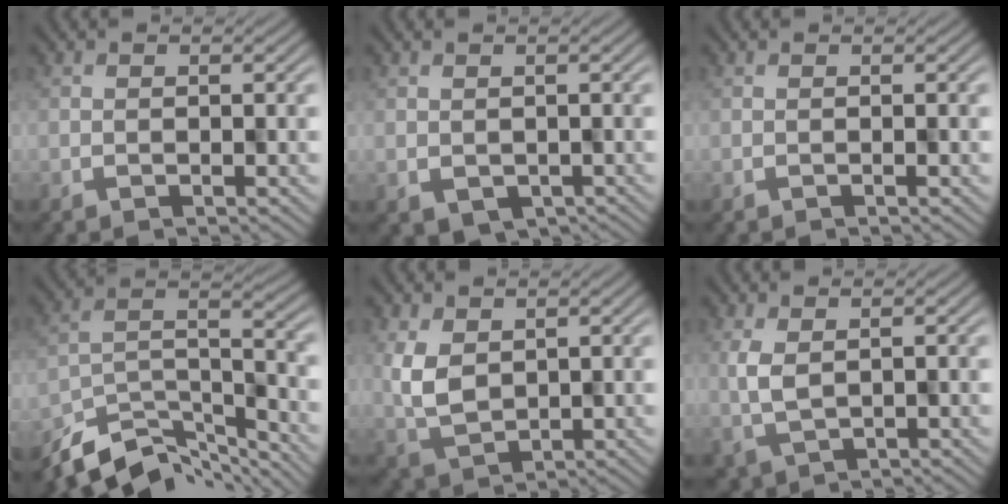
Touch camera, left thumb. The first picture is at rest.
{"total": 2.4, "force": [-0.7, 2.0, 1.1], "torque": [-0.015, -0.006, -0.002]}
{"total": 0.0}
{"total": 9.3, "force": [-6.9, 3.8, 4.9], "torque": [-0.100, -0.008, -0.120]}
{"total": 5.8, "force": [1.1, 4.2, 3.9], "torque": [-0.094, -0.017, 0.029]}
{"total": 3.4, "force": [0.5, 2.2, 2.5], "torque": [-0.070, -0.014, 0.014]}